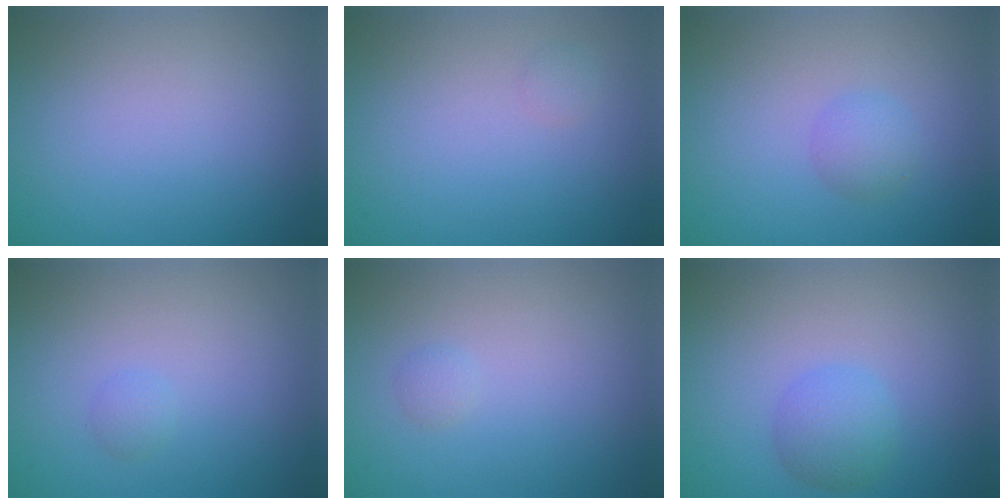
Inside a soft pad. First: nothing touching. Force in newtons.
{"total": 0.6, "press": 0.6, "slide": 0.0}
{"total": 1.7, "press": 1.7, "slide": 0.0}
{"total": 0.8, "press": 0.8, "slide": 0.0}
{"total": 0.7, "press": 0.7, "slide": 0.0}
{"total": 2.7, "press": 2.7, "slide": 0.1}